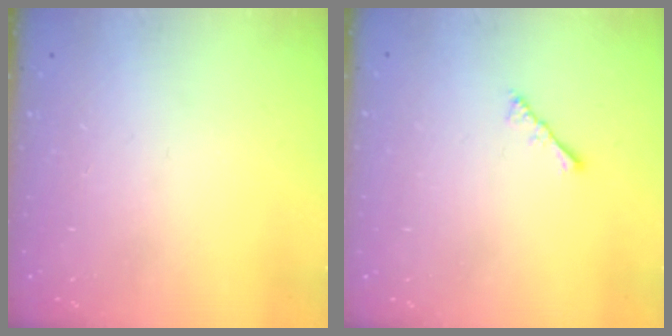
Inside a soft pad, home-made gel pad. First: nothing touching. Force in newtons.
{"total": 2.2, "press": 2.1, "slide": 0.5}